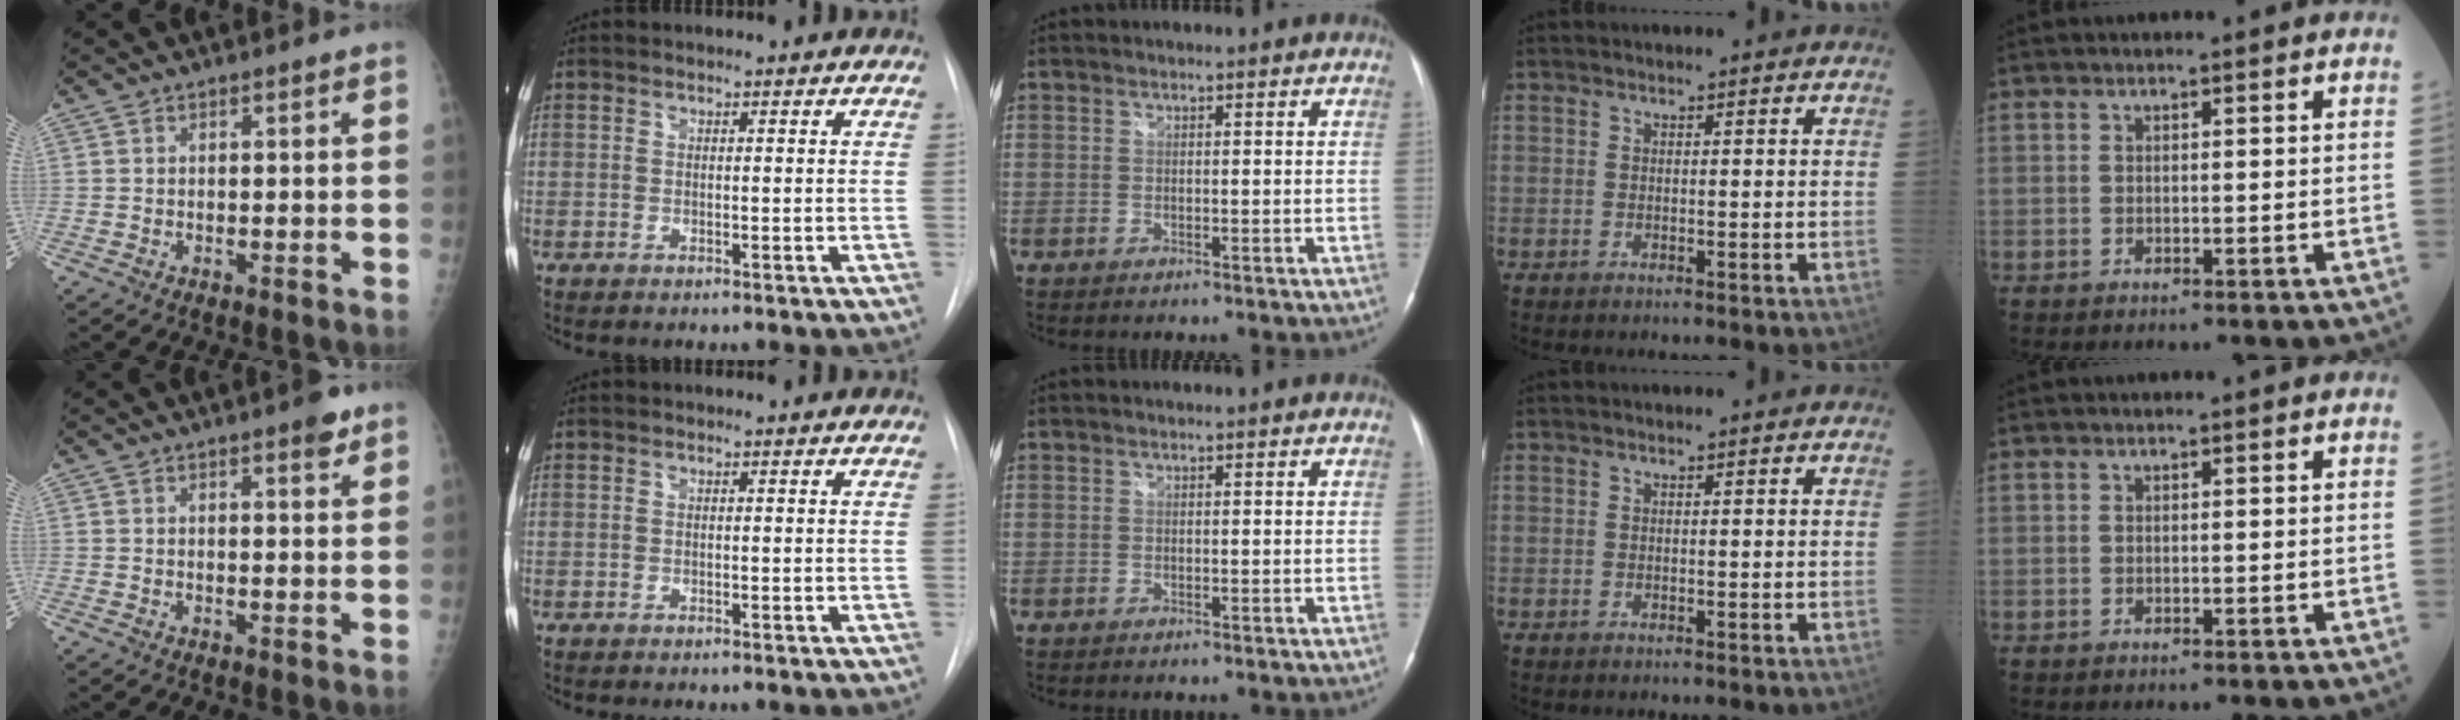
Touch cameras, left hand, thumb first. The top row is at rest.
{"thumb": {"total": 3.2, "force": [2.1, 0.9, 2.2], "torque": [-0.022, -0.010, 0.025]}}